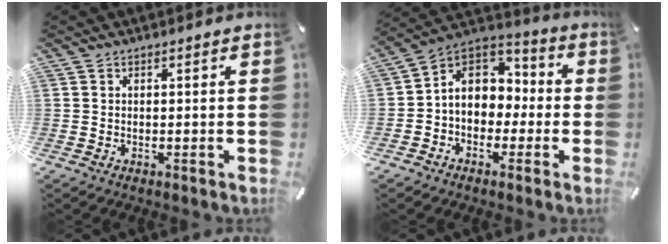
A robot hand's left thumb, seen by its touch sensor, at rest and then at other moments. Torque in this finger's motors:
{"motor_torque": [0.71, 1.34, 0.73, 0.60, 0.35]}